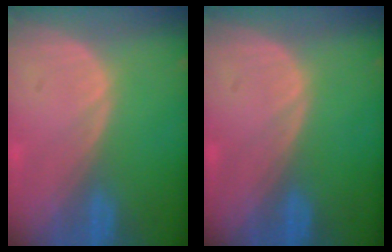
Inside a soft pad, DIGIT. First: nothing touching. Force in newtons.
{"total": 0.0}